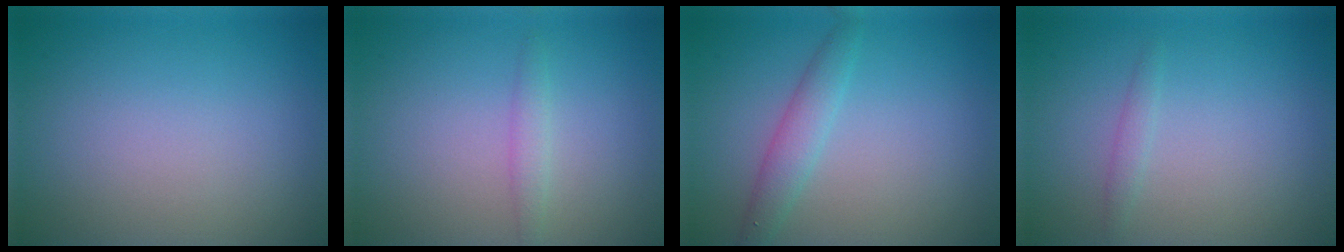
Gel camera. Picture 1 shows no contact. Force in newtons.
{"total": 1.3, "press": 1.3, "slide": 0.0}
{"total": 2.3, "press": 2.3, "slide": 0.0}
{"total": 0.9, "press": 0.9, "slide": 0.0}